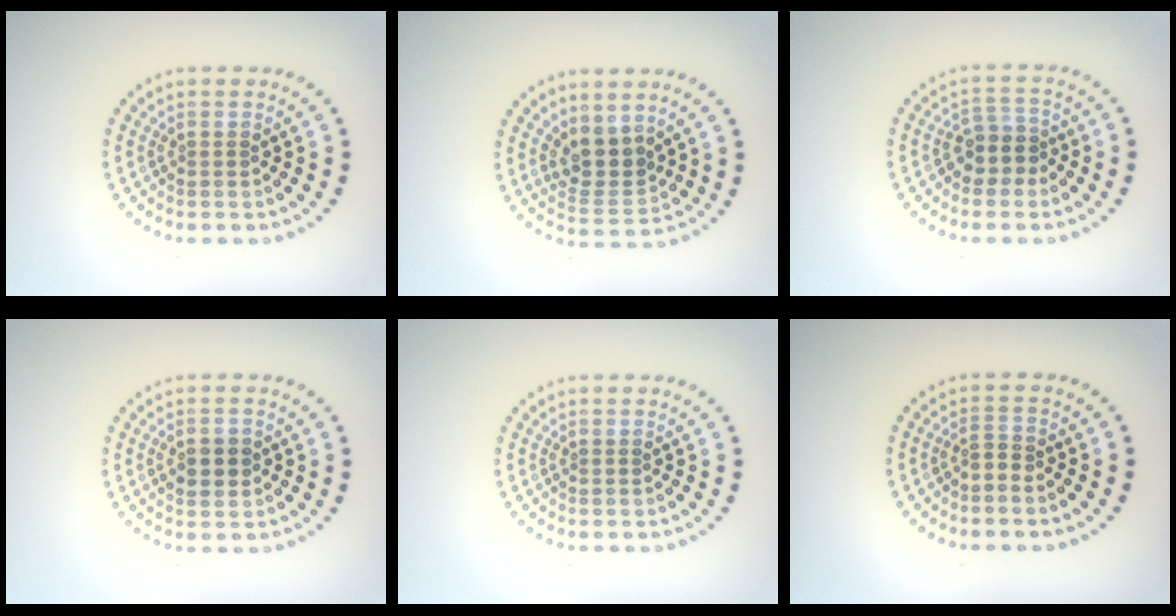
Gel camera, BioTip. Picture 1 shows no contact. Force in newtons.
{"total": 3.4, "press": 2.8, "slide": 1.8}
{"total": 2.6, "press": 2.3, "slide": 1.3}
{"total": 2.2, "press": 2.2, "slide": 0.1}
{"total": 0.0}
{"total": 1.2, "press": 0.6, "slide": 1.0}